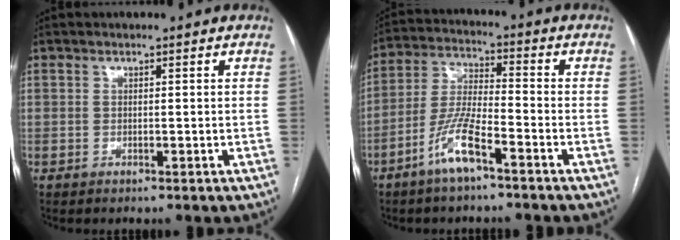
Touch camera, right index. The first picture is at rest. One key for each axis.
{"total": 8.8, "fx": -5.2, "fy": 1.4, "fz": 6.9, "tx": -0.150, "ty": -0.004, "tz": -0.104}